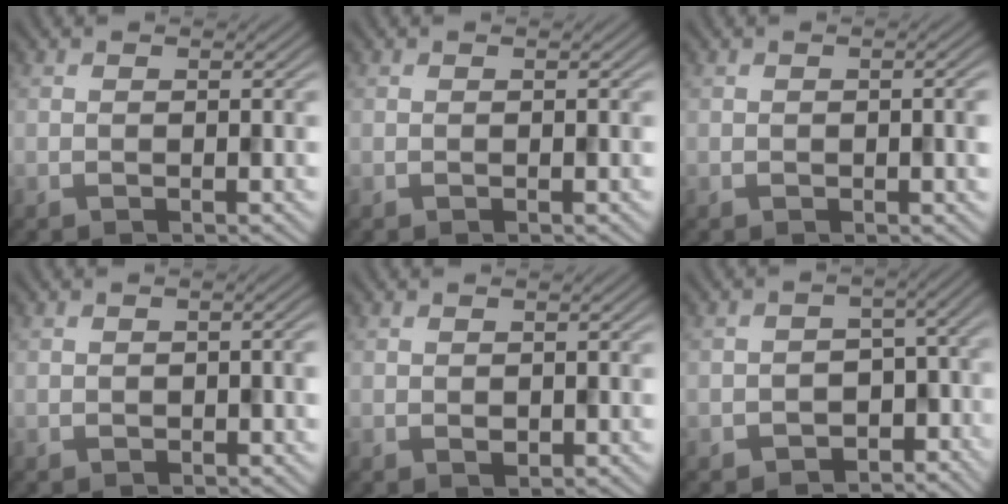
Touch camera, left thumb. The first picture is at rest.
{"total": 0.0}
{"total": 2.1, "force": [0.1, 1.0, 1.8], "torque": [-0.023, -0.003, 0.005]}
{"total": 1.5, "force": [-0.1, 0.9, 1.2], "torque": [-0.018, -0.003, 0.000]}
{"total": 0.7, "force": [0.3, 0.5, 0.4], "torque": [-0.008, -0.003, 0.005]}
{"total": 5.9, "force": [-3.6, 3.8, 2.7], "torque": [-0.034, -0.018, -0.058]}